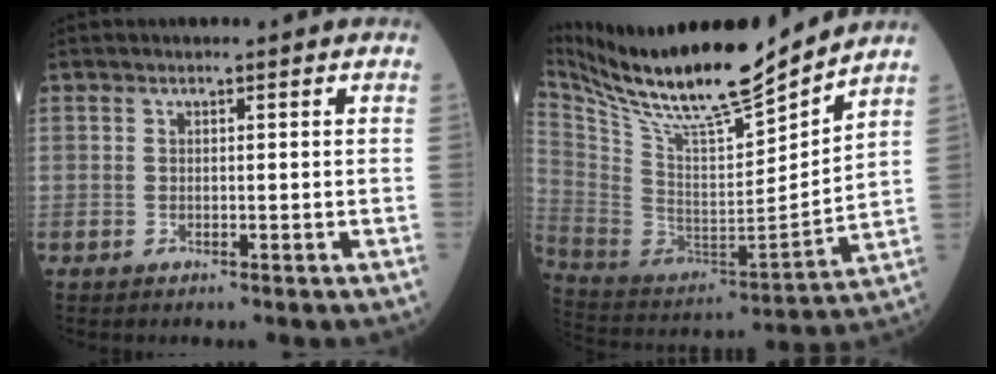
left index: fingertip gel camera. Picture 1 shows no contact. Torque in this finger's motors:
{"motor_torque": [0.93, -1.21, 0.16, 0.06]}